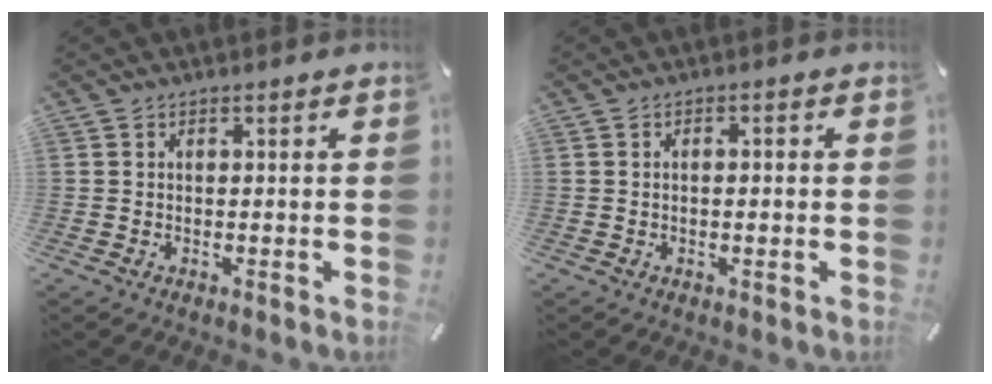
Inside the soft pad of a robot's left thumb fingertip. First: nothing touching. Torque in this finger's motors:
{"motor_torque": [0.00, -0.26, -0.10, 0.16, -0.03]}